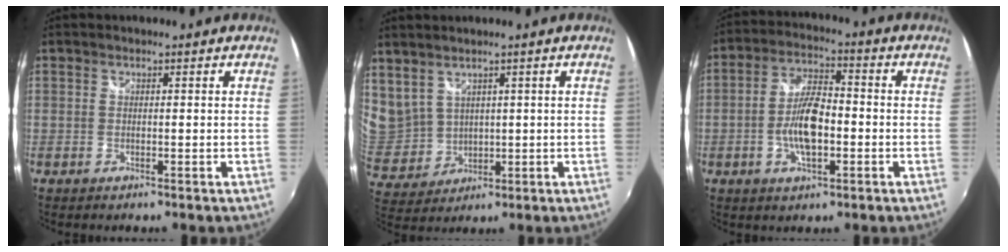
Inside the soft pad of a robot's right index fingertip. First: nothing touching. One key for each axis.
{"total": 9.9, "fx": 6.1, "fy": 6.9, "fz": 3.8, "tx": -0.094, "ty": 0.007, "tz": 0.149}
{"total": 9.0, "fx": -2.2, "fy": 3.6, "fz": 7.9, "tx": -0.158, "ty": 0.008, "tz": -0.039}